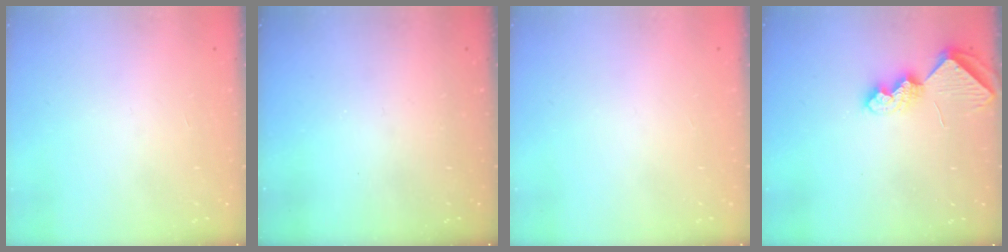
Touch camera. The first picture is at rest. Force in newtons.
{"total": 0.0}
{"total": 0.0}
{"total": 7.6, "press": 7.5, "slide": 0.7}